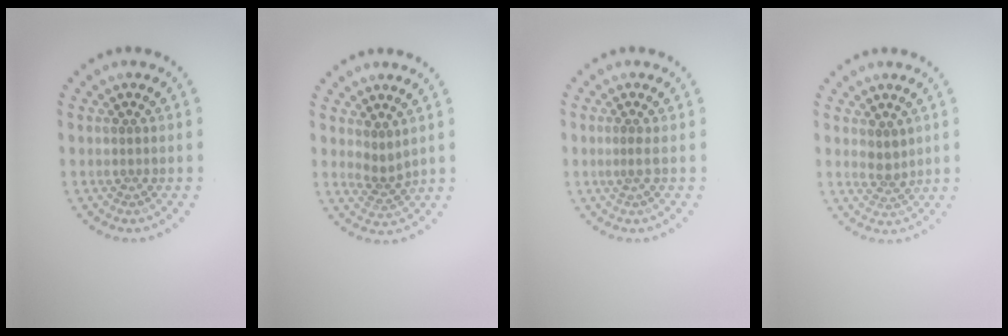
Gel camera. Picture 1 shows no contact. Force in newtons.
{"total": 1.8, "press": 1.2, "slide": 1.4}
{"total": 0.8, "press": 0.2, "slide": 0.7}
{"total": 1.6, "press": 1.4, "slide": 0.9}